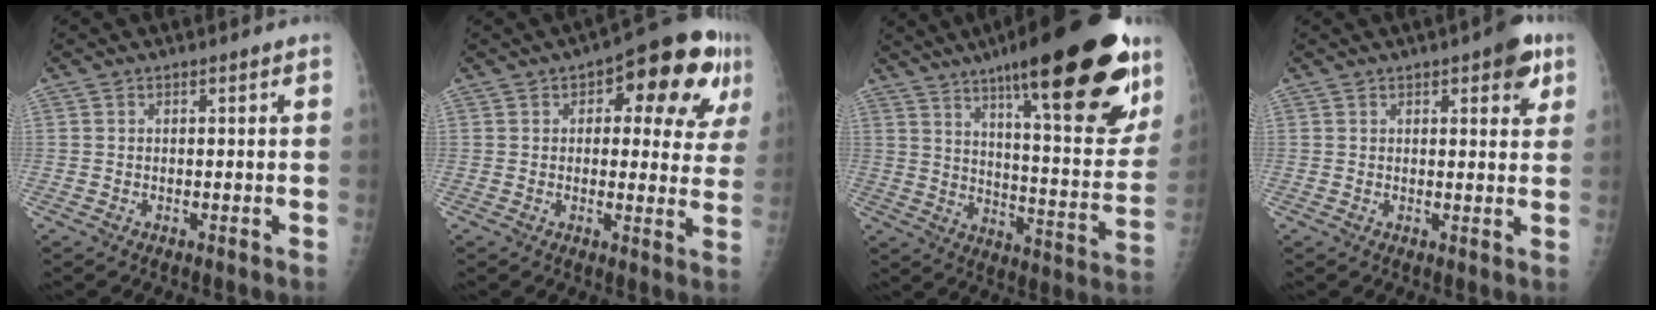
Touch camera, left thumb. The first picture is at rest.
{"total": 16.0, "force": [6.1, 7.1, 13.0], "torque": [-0.121, 0.007, 0.069]}
{"total": 30.2, "force": [18.2, 7.1, 23.1], "torque": [-0.295, -0.058, 0.270]}
{"total": 5.7, "force": [2.9, 2.0, 4.4], "torque": [-0.037, -0.009, 0.030]}